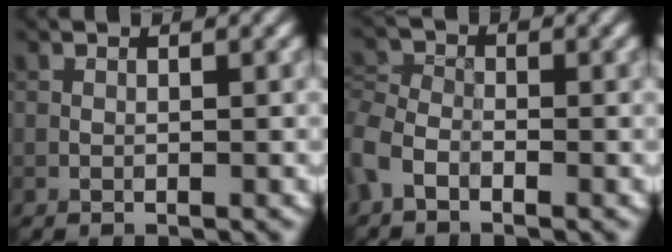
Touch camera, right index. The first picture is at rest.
{"total": 2.9, "force": [-1.8, 1.7, 1.6], "torque": [-0.036, 0.001, -0.053]}